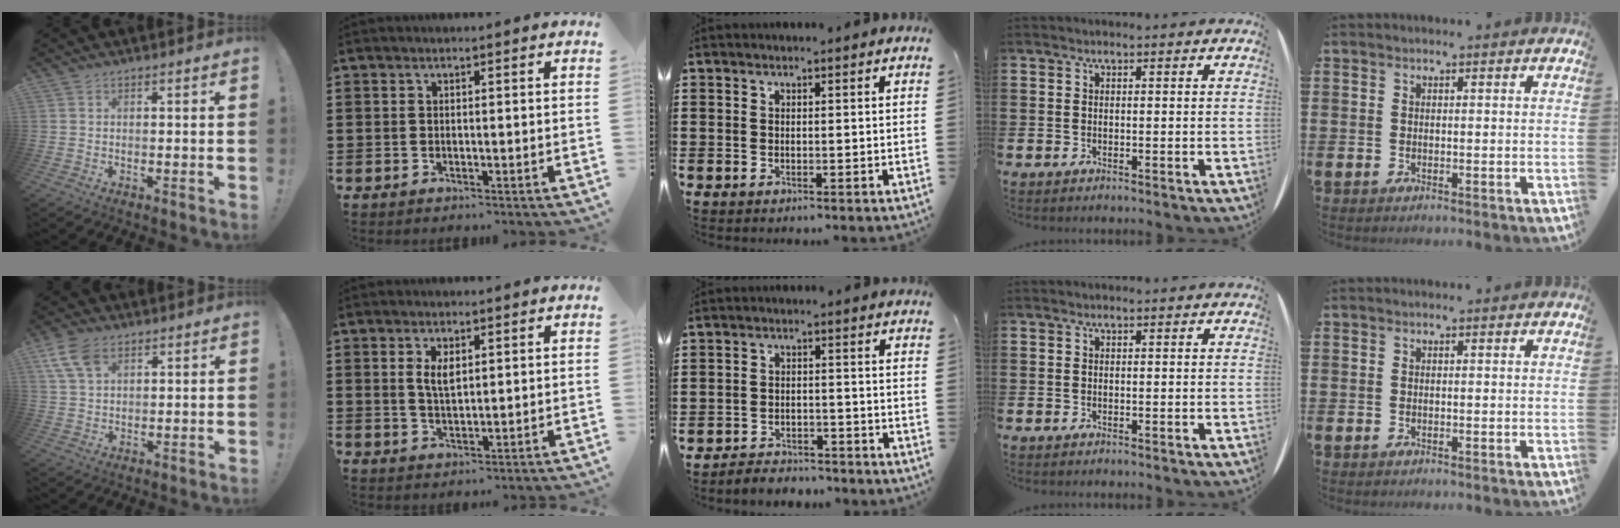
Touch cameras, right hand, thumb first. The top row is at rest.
{"thumb": {"total": 8.1, "force": [4.2, 4.7, 5.1], "torque": [-0.096, -0.008, 0.082]}, "index": {"total": 3.2, "force": [1.2, 1.3, 2.7], "torque": [-0.056, 0.005, 0.020]}, "middle": {"total": 3.1, "force": [-3.1, 0.4, -0.2], "torque": [-0.004, 0.001, -0.067]}}